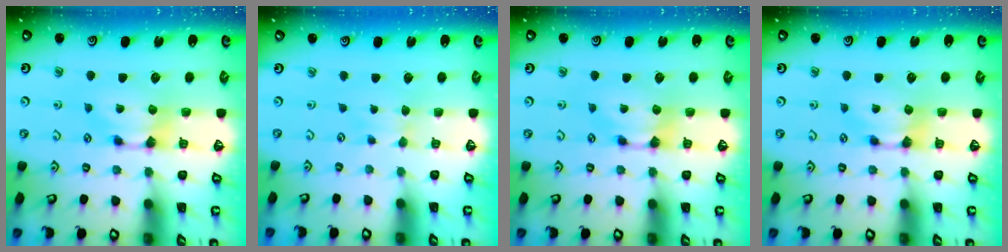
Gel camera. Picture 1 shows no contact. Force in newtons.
{"total": 2.9, "press": 2.9, "slide": 0.4}
{"total": 0.0}
{"total": 0.0}